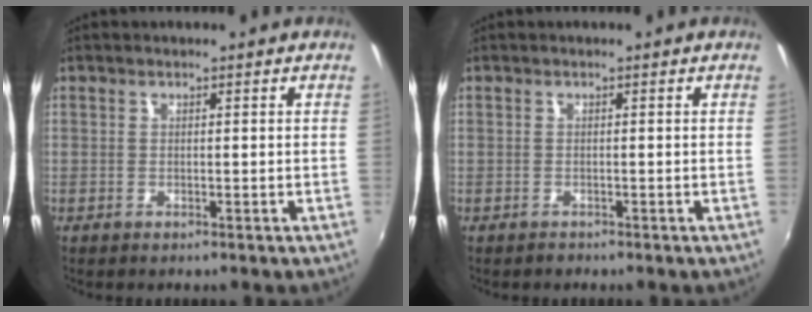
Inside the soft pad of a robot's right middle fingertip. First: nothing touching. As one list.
[{"total": 0.7, "force": [-0.6, 0.3, -0.1], "torque": [0.000, 0.000, -0.011]}]